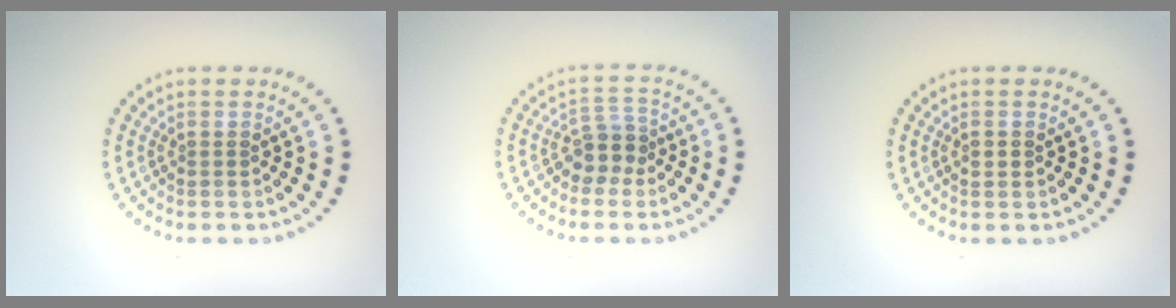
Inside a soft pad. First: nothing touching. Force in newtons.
{"total": 2.8, "press": 2.2, "slide": 1.6}
{"total": 1.1, "press": 1.0, "slide": 0.2}